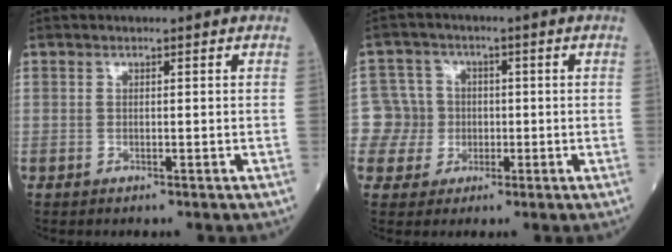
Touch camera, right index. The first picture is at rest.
{"total": 5.9, "force": [-0.5, 5.9, 0.0], "torque": [0.008, 0.017, -0.008]}